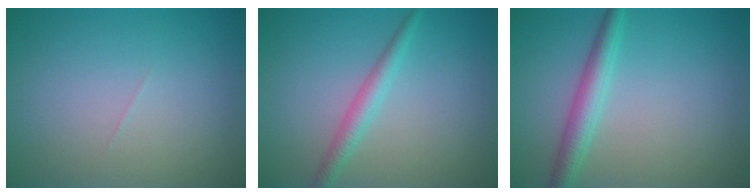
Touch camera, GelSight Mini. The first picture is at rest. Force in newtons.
{"total": 2.0, "press": 2.0, "slide": 0.0}
{"total": 2.9, "press": 2.9, "slide": 0.0}